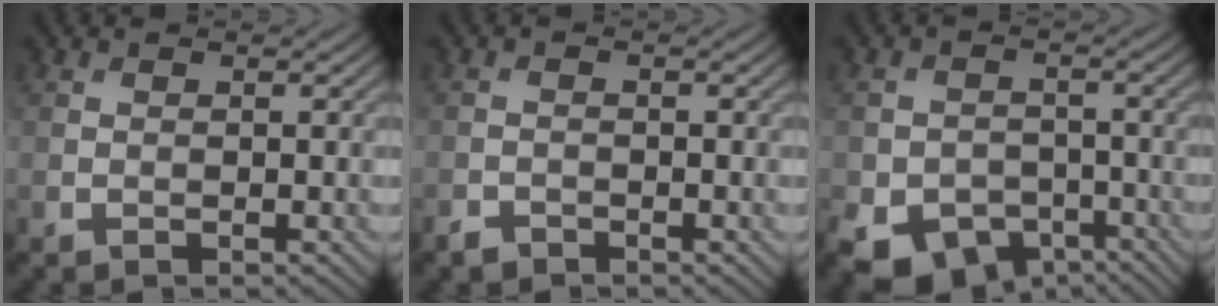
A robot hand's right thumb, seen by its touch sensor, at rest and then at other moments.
{"total": 1.4, "force": [-1.3, 0.6, 0.2], "torque": [-0.004, -0.001, -0.027]}
{"total": 9.0, "force": [-5.3, 6.0, 4.1], "torque": [-0.076, -0.028, -0.089]}